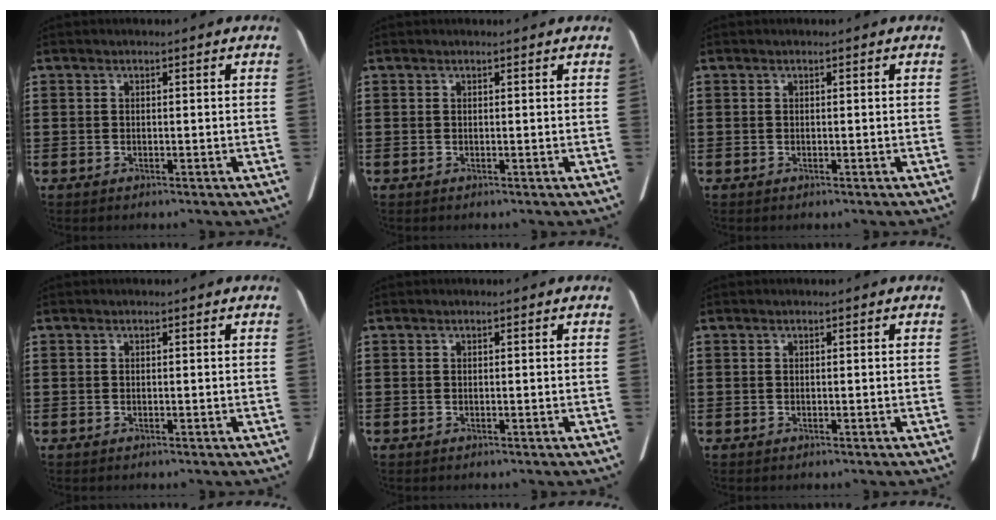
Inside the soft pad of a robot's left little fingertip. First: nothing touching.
{"total": 0.0}
{"total": 0.0}
{"total": 0.0}
{"total": 0.0}
{"total": 0.0}